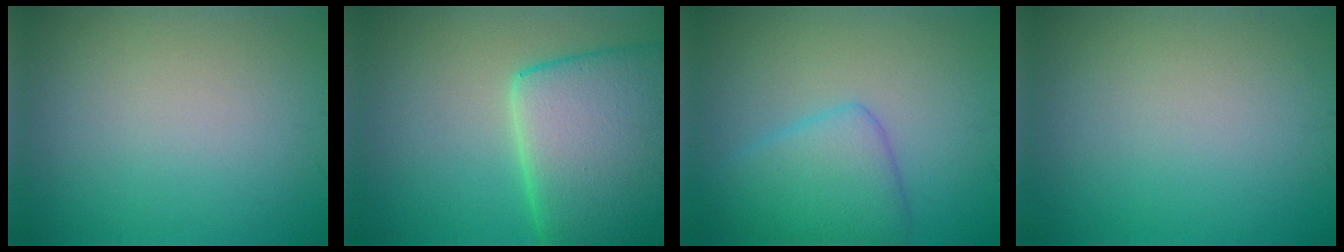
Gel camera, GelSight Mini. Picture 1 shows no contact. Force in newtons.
{"total": 13.0, "press": 13.0, "slide": 0.8}
{"total": 4.5, "press": 4.5, "slide": 0.2}
{"total": 0.0}